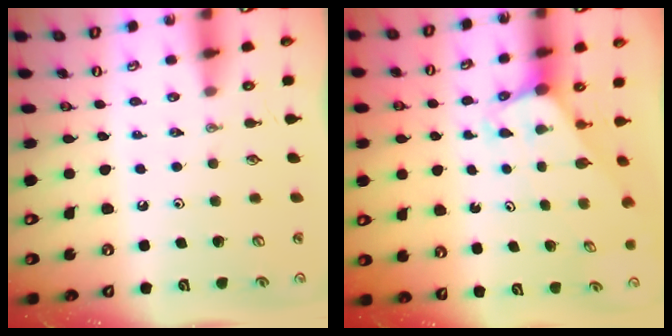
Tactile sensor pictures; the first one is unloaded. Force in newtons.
{"total": 3.0, "press": 3.0, "slide": 0.2}